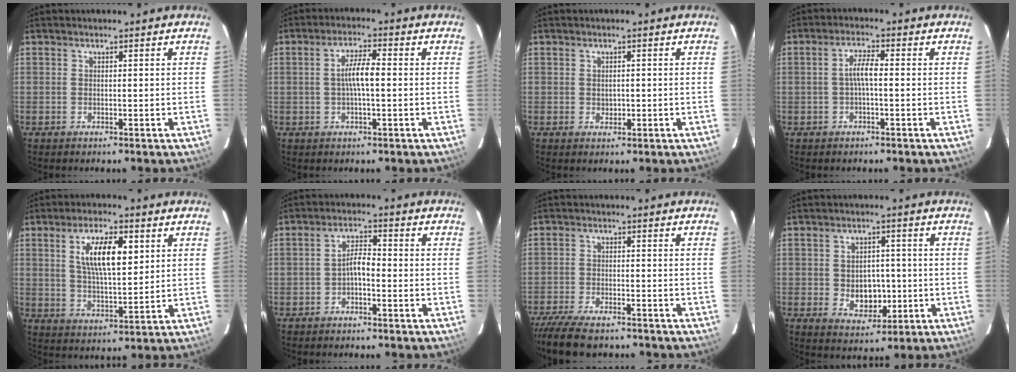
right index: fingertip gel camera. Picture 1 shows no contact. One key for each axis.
{"total": 4.9, "fx": -0.1, "fy": 0.9, "fz": 4.8, "tx": -0.088, "ty": 0.006, "tz": 0.000}
{"total": 1.5, "fx": -0.1, "fy": 1.3, "fz": 0.8, "tx": -0.011, "ty": 0.002, "tz": 0.000}
{"total": 3.3, "fx": -0.5, "fy": 0.5, "fz": 3.2, "tx": -0.062, "ty": 0.008, "tz": -0.008}
{"total": 10.2, "fx": 3.6, "fy": 3.5, "fz": 9.0, "tx": -0.162, "ty": 0.006, "tz": 0.067}
{"total": 3.1, "fx": -1.6, "fy": 1.1, "fz": 2.4, "tx": -0.047, "ty": 0.012, "tz": -0.029}
{"total": 11.3, "fx": -9.7, "fy": 2.9, "fz": 5.0, "tx": -0.121, "ty": -0.033, "tz": -0.166}
{"total": 6.8, "fx": -1.0, "fy": 5.2, "fz": 4.2, "tx": -0.079, "ty": 0.002, "tz": -0.001}